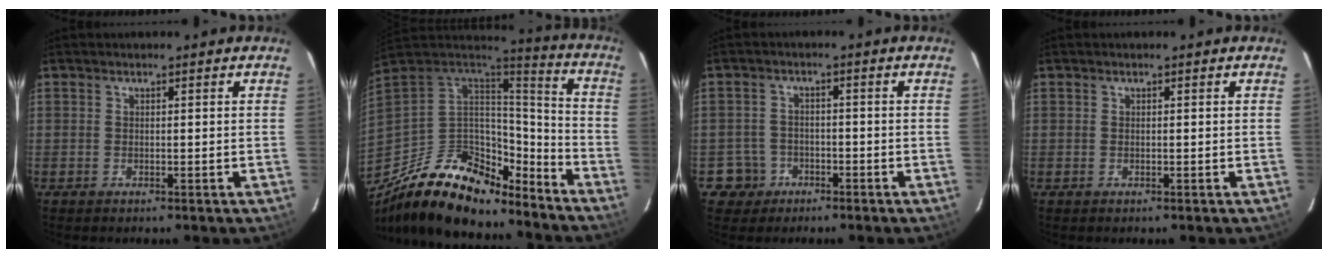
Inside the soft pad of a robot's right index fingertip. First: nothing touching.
{"total": 25.4, "force": [-17.1, 11.8, 14.6], "torque": [-0.283, -0.001, -0.269]}
{"total": 4.8, "force": [-2.4, 4.2, -0.3], "torque": [-0.007, 0.020, -0.041]}
{"total": 0.0}